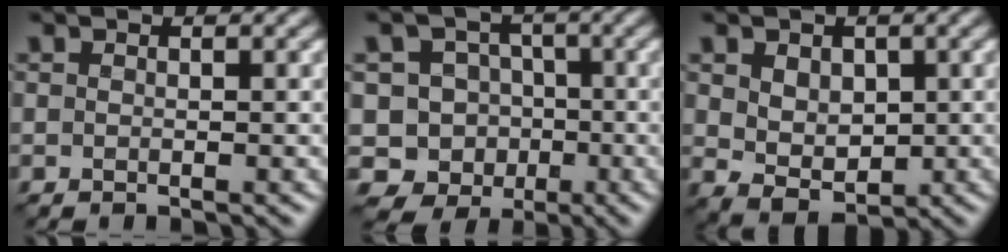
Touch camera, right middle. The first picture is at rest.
{"total": 8.9, "force": [-3.3, 8.1, 1.4], "torque": [-0.007, 0.015, -0.078]}
{"total": 3.5, "force": [0.3, 2.7, 2.2], "torque": [-0.041, -0.003, 0.011]}